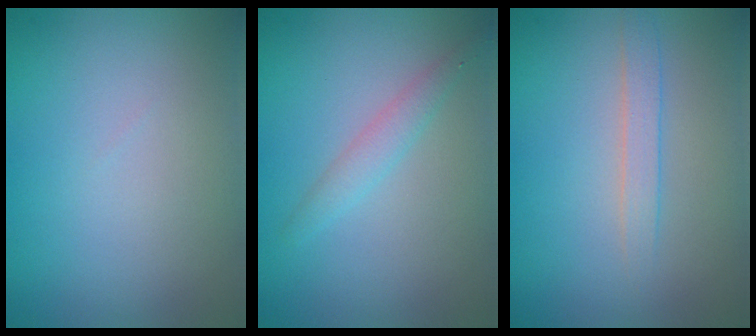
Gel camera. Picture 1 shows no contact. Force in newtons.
{"total": 1.7, "press": 1.7, "slide": 0.0}
{"total": 1.5, "press": 1.5, "slide": 0.1}